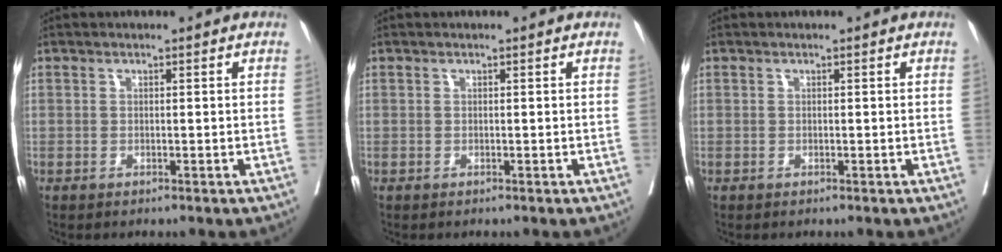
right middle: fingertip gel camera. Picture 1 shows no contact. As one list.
[{"total": 0.0}, {"total": 0.0}]